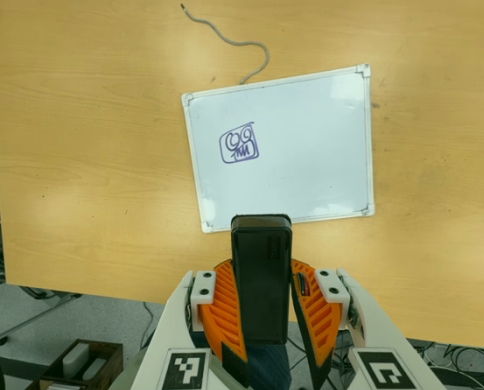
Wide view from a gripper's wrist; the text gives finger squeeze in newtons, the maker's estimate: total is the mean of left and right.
{"total": 11.2, "left": 8.7, "right": 13.8}